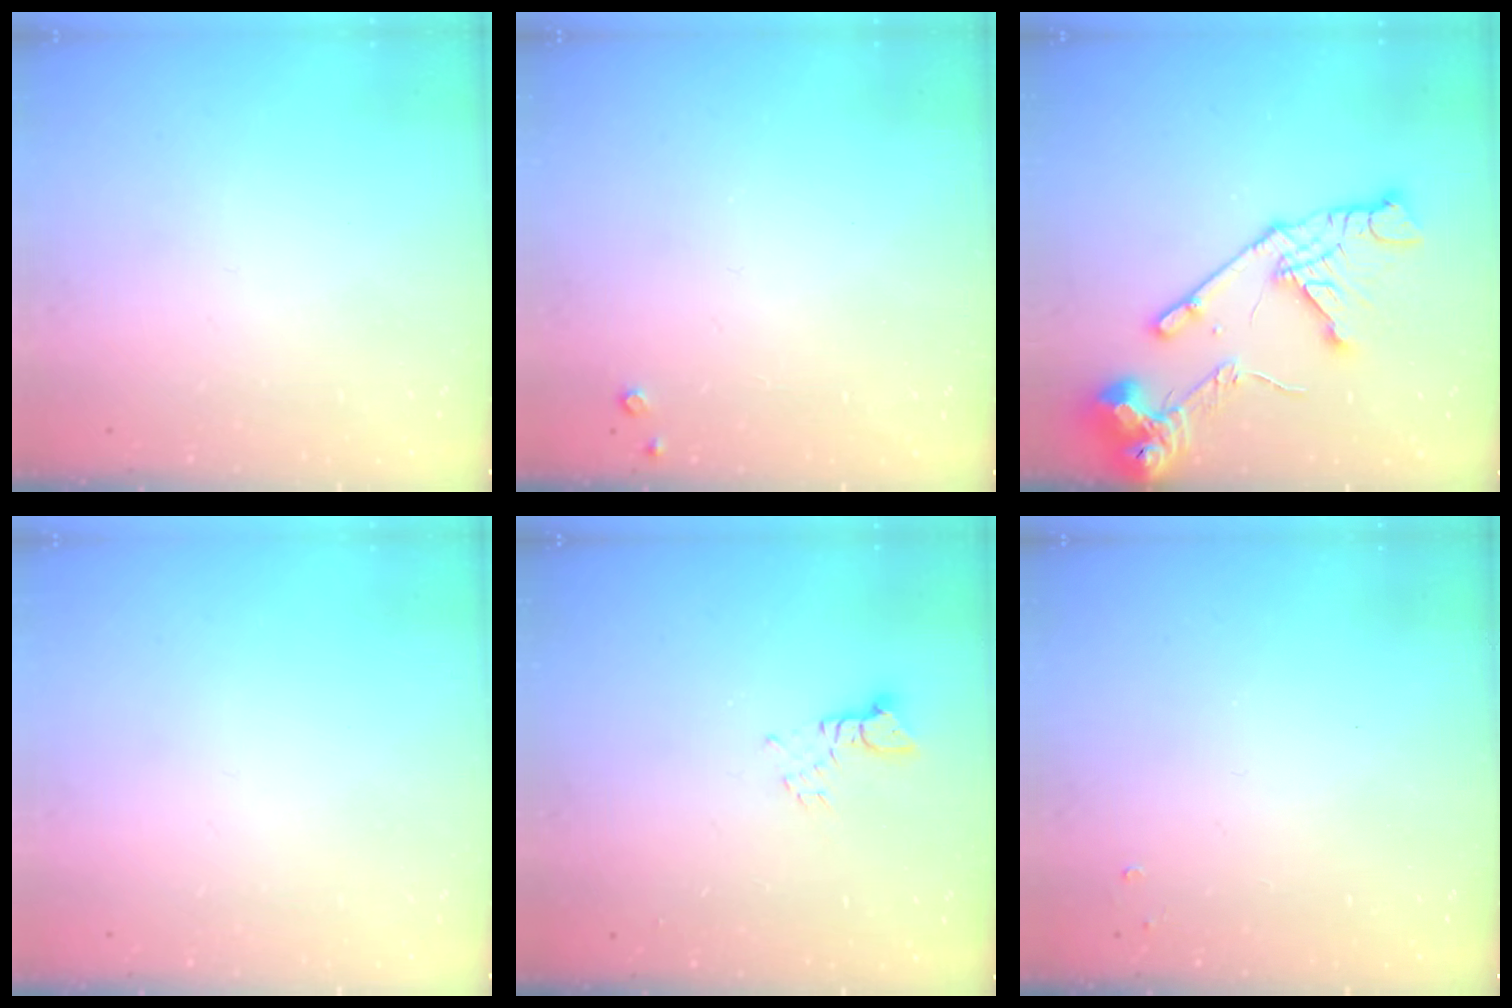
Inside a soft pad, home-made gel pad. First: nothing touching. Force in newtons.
{"total": 3.2, "press": 3.2, "slide": 0.5}
{"total": 17.4, "press": 17.2, "slide": 2.2}
{"total": 0.0}
{"total": 2.5, "press": 2.5, "slide": 0.1}
{"total": 1.8, "press": 1.8, "slide": 0.3}